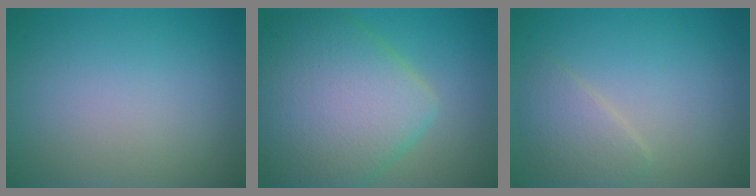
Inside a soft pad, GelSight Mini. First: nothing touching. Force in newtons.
{"total": 10.1, "press": 10.1, "slide": 0.2}
{"total": 2.4, "press": 2.4, "slide": 0.1}